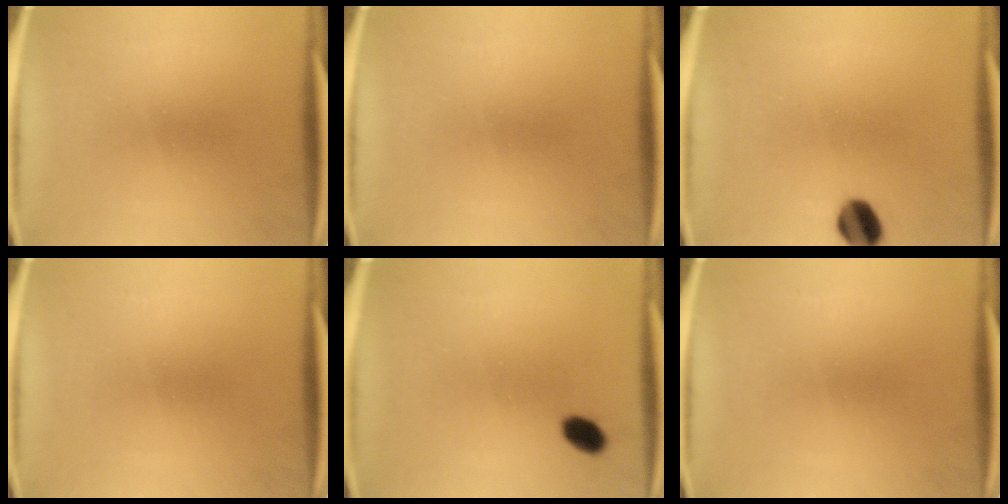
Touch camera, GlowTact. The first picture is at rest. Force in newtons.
{"total": 0.0}
{"total": 6.3}
{"total": 0.0}
{"total": 3.4}
{"total": 0.0}